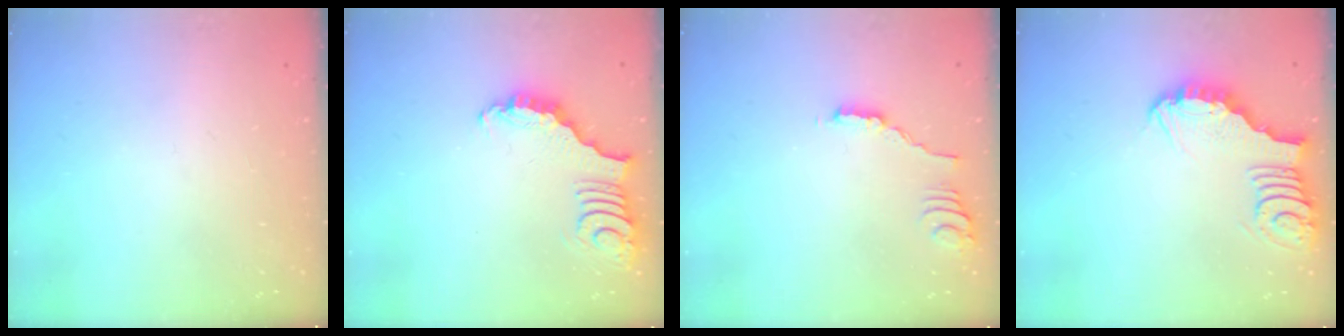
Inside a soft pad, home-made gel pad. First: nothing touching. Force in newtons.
{"total": 3.6, "press": 3.5, "slide": 0.7}
{"total": 1.6, "press": 1.6, "slide": 0.4}
{"total": 3.4, "press": 3.4, "slide": 0.3}